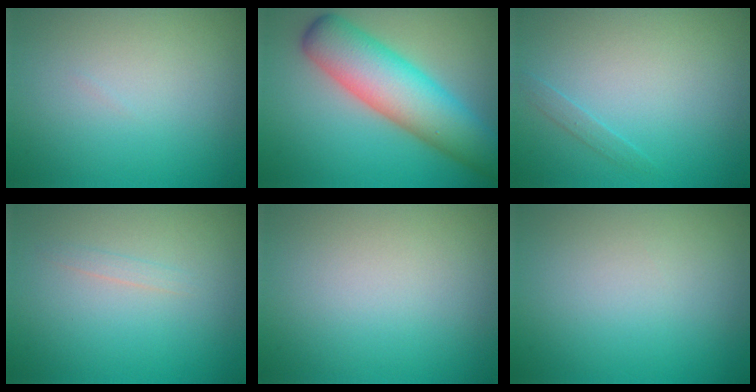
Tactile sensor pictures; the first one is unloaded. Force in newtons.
{"total": 8.6, "press": 8.6, "slide": 0.3}
{"total": 0.8, "press": 0.8, "slide": 0.1}
{"total": 0.7, "press": 0.7, "slide": 0.1}
{"total": 0.0}
{"total": 0.0}